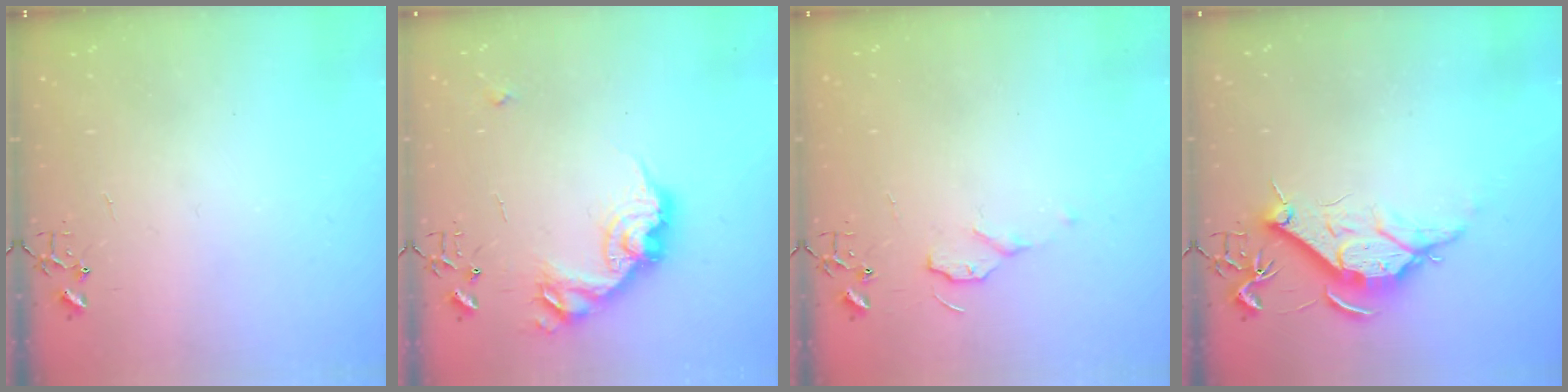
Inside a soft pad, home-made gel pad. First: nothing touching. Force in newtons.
{"total": 16.0, "press": 16.0, "slide": 0.3}
{"total": 7.0, "press": 6.9, "slide": 0.8}
{"total": 12.2, "press": 12.2, "slide": 1.1}